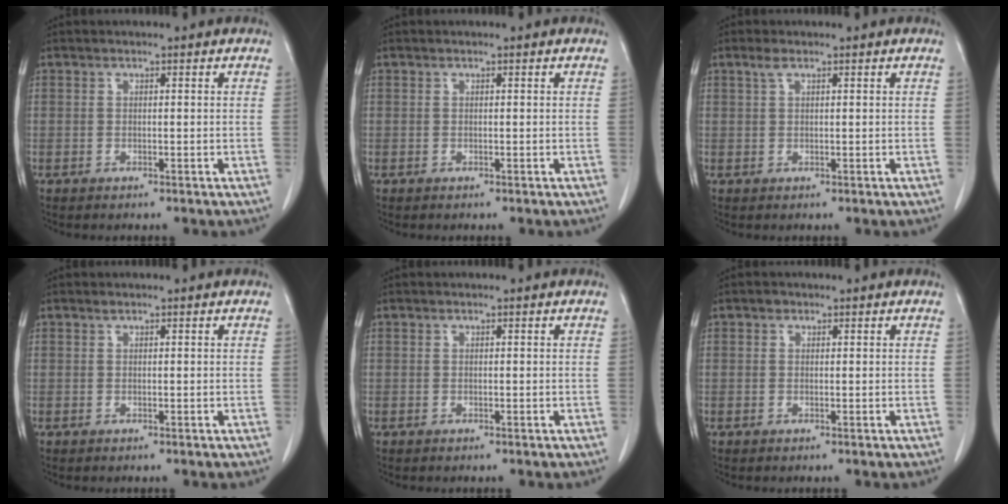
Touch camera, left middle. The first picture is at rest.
{"total": 0.0}
{"total": 1.3, "force": [0.8, 0.3, 0.9], "torque": [-0.023, 0.009, 0.018]}
{"total": 0.0}
{"total": 0.0}
{"total": 0.6, "force": [0.3, 0.5, 0.1], "torque": [-0.002, 0.001, 0.003]}